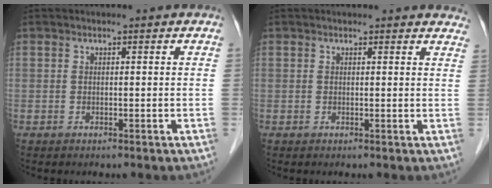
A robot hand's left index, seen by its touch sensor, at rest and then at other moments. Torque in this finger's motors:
{"motor_torque": [0.59, -0.76, 0.02, 0.00]}